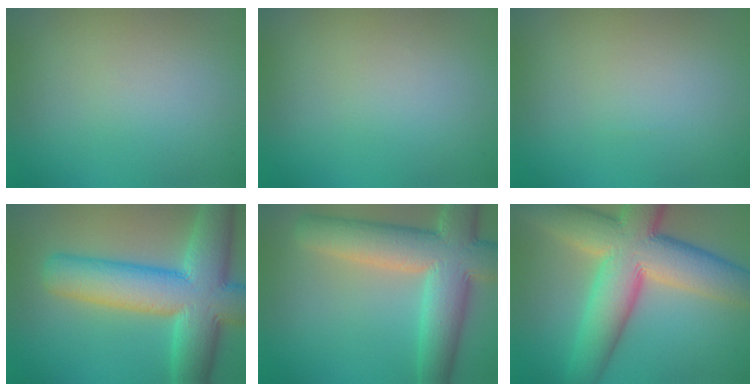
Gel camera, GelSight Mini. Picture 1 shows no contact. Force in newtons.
{"total": 0.0}
{"total": 0.0}
{"total": 12.4, "press": 12.4, "slide": 0.6}
{"total": 10.1, "press": 10.1, "slide": 0.8}
{"total": 13.1, "press": 13.1, "slide": 0.9}